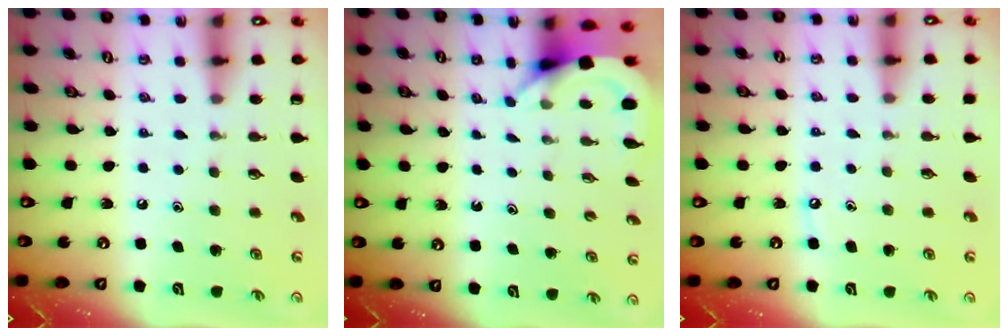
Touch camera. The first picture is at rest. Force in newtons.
{"total": 3.8, "press": 3.8, "slide": 0.3}
{"total": 3.5, "press": 3.5, "slide": 0.5}